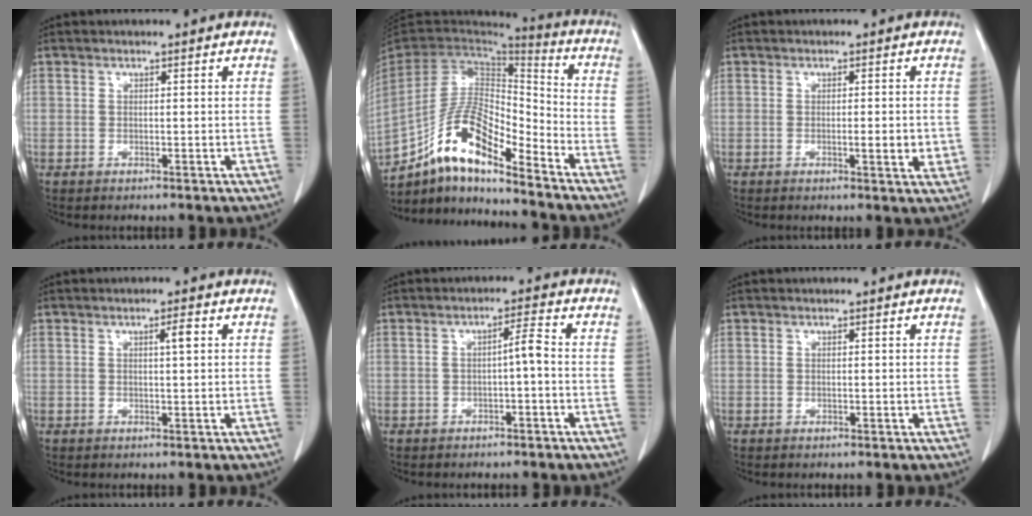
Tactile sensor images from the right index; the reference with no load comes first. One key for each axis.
{"total": 14.4, "fx": -10.3, "fy": 3.5, "fz": 9.4, "tx": -0.181, "ty": 0.021, "tz": -0.187}
{"total": 3.4, "fx": -0.5, "fy": 0.6, "fz": 3.3, "tx": -0.043, "ty": -0.003, "tz": -0.007}
{"total": 1.8, "fx": 0.6, "fy": 0.1, "fz": 1.7, "tx": -0.029, "ty": 0.001, "tz": 0.009}
{"total": 2.7, "fx": -0.7, "fy": 0.1, "fz": 2.6, "tx": -0.039, "ty": 0.007, "tz": -0.013}
{"total": 0.0}